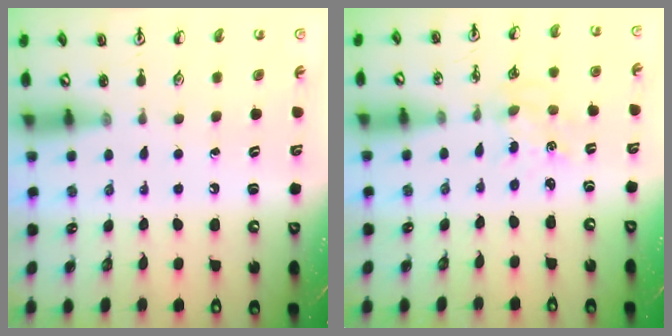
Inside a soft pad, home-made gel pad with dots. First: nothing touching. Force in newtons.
{"total": 2.3, "press": 2.3, "slide": 0.3}